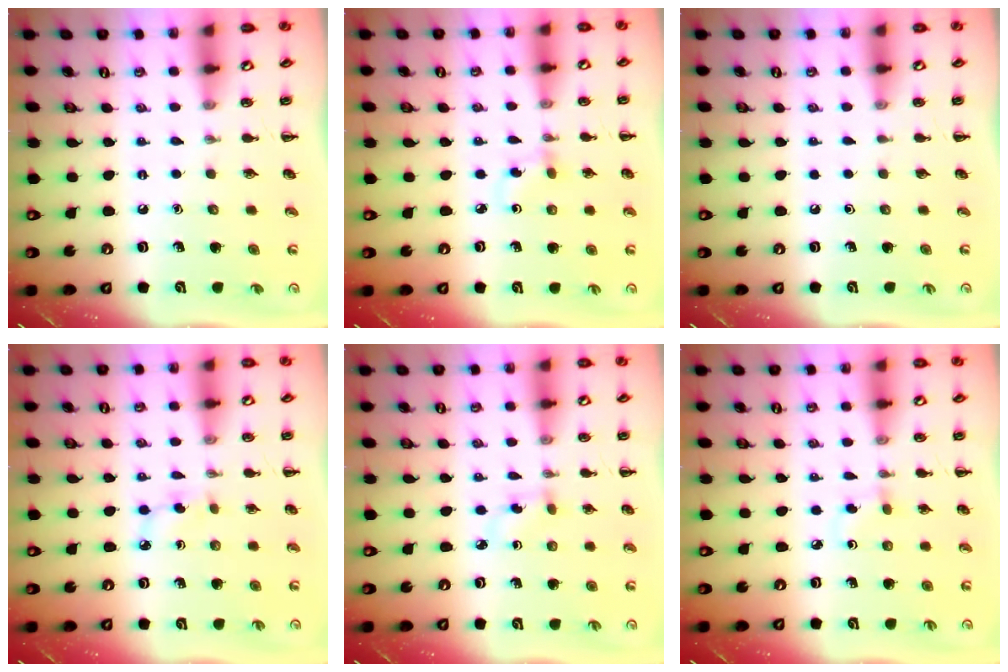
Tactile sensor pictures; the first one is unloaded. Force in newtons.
{"total": 2.8, "press": 2.5, "slide": 1.2}
{"total": 0.0}
{"total": 4.1, "press": 3.9, "slide": 1.2}
{"total": 2.9, "press": 2.7, "slide": 1.1}
{"total": 2.7, "press": 2.4, "slide": 1.1}